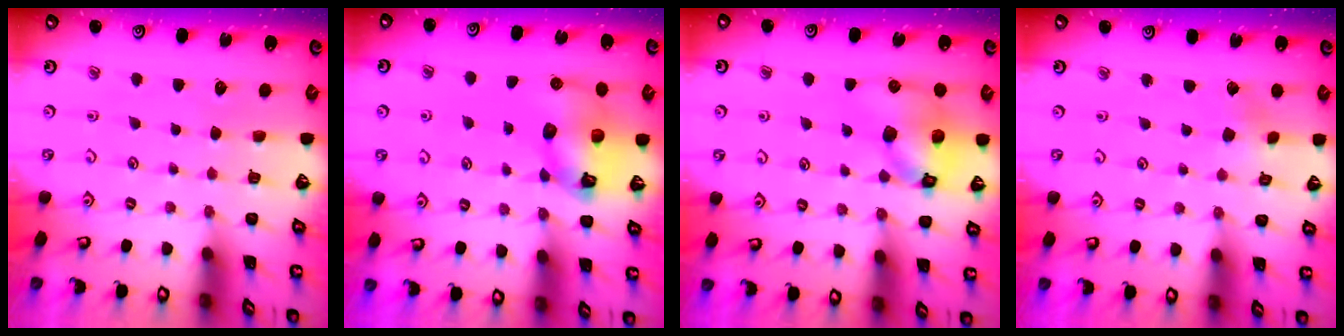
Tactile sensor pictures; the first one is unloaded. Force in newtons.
{"total": 9.6, "press": 9.6, "slide": 0.4}
{"total": 11.9, "press": 11.7, "slide": 1.9}
{"total": 2.2, "press": 2.2, "slide": 0.1}